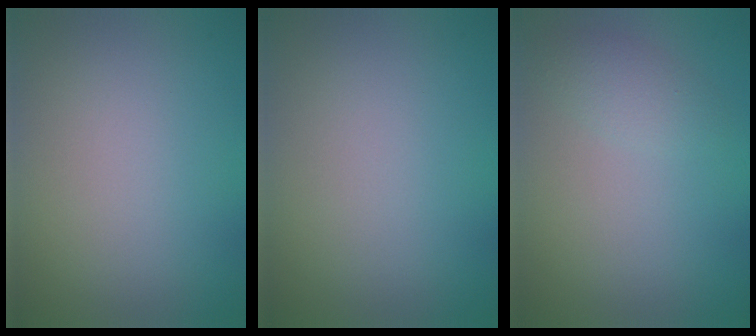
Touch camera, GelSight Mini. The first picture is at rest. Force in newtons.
{"total": 0.0}
{"total": 1.6, "press": 1.6, "slide": 0.1}